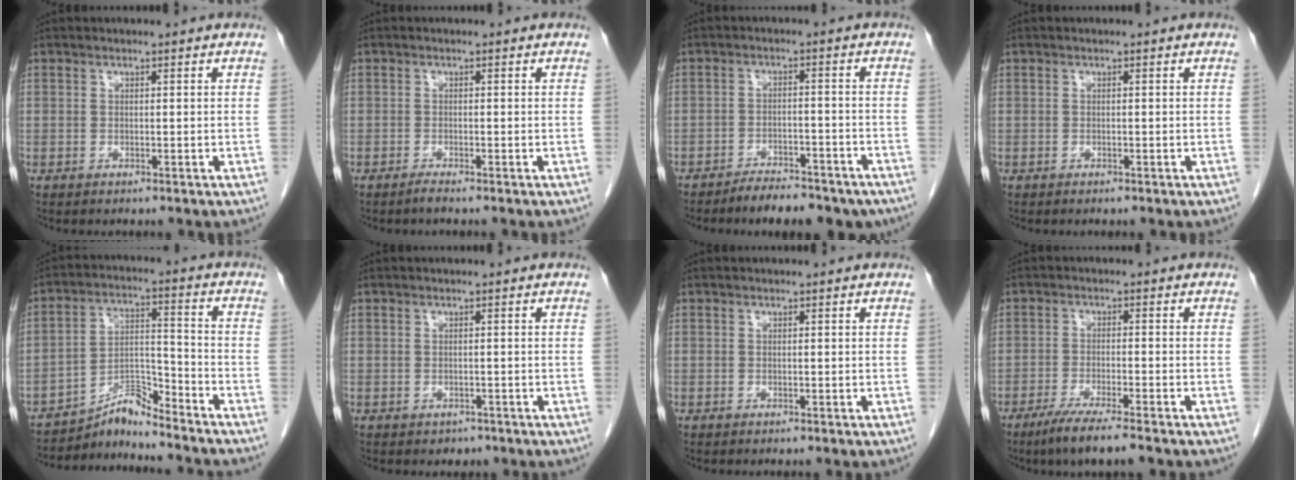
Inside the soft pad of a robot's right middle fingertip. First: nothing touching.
{"total": 0.9, "force": [-0.8, -0.2, 0.4], "torque": [-0.009, -0.001, -0.015]}
{"total": 9.3, "force": [-7.9, 2.8, 4.1], "torque": [-0.044, 0.008, -0.113]}
{"total": 0.0}
{"total": 6.9, "force": [-6.9, -0.2, 1.0], "torque": [-0.017, 0.019, -0.118]}
{"total": 1.3, "force": [-0.9, 1.0, 0.3], "torque": [-0.005, 0.002, -0.007]}
{"total": 0.0}
{"total": 7.0, "force": [-5.2, 0.0, 4.8], "torque": [-0.080, -0.018, -0.086]}